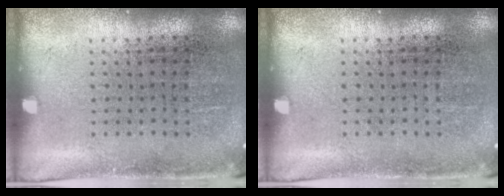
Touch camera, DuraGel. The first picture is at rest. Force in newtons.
{"total": 0.0}